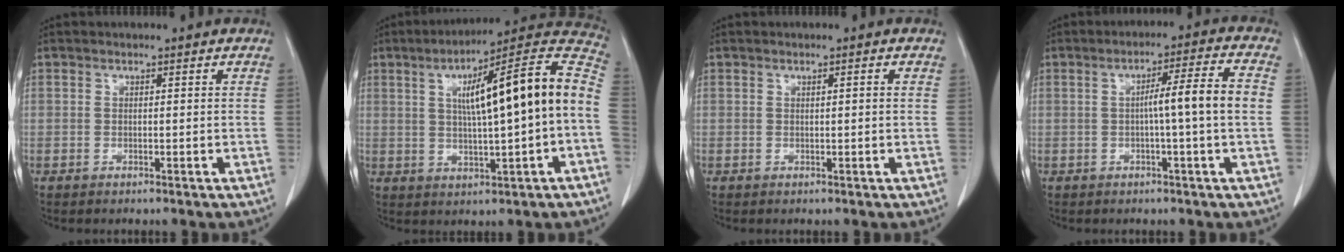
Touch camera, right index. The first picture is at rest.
{"total": 18.6, "force": [1.3, 1.5, 18.5], "torque": [-0.264, 0.040, 0.015]}
{"total": 0.8, "force": [0.2, -0.1, 0.8], "torque": [-0.013, 0.001, 0.004]}
{"total": 7.1, "force": [-0.4, -0.9, 7.1], "torque": [-0.108, 0.013, -0.005]}